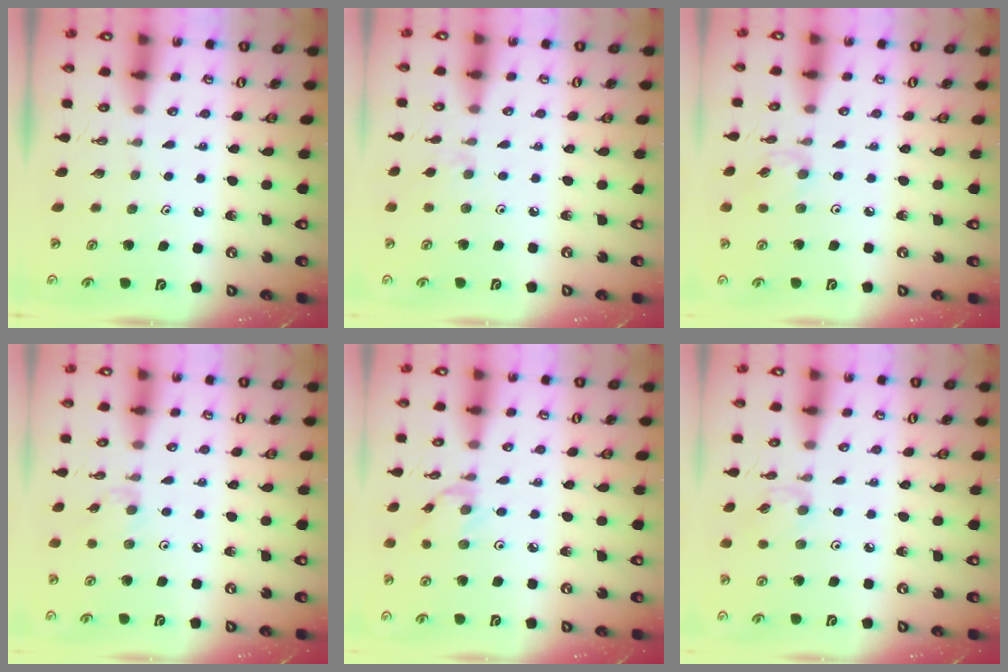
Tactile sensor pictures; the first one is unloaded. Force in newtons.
{"total": 1.5, "press": 1.4, "slide": 0.4}
{"total": 2.7, "press": 2.7, "slide": 0.1}
{"total": 2.5, "press": 2.5, "slide": 0.5}
{"total": 1.3, "press": 1.2, "slide": 0.4}
{"total": 2.7, "press": 2.7, "slide": 0.1}